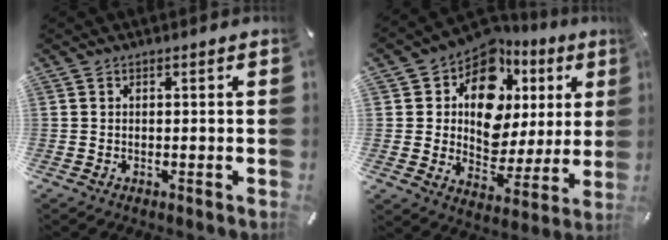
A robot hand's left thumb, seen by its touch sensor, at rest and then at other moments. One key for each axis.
{"total": 14.2, "fx": 6.6, "fy": 10.1, "fz": 7.3, "tx": -0.122, "ty": -0.054, "tz": 0.121}